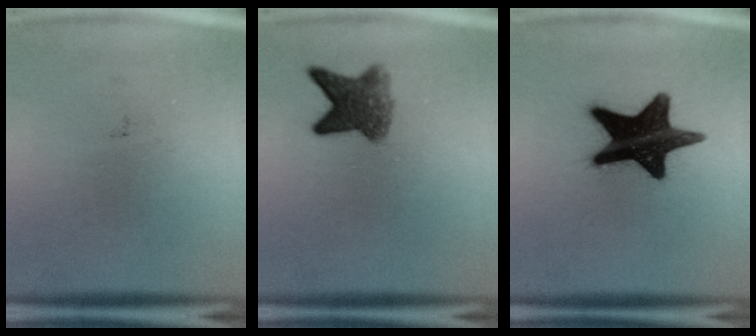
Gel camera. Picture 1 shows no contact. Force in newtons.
{"total": 6.0}
{"total": 17.5}